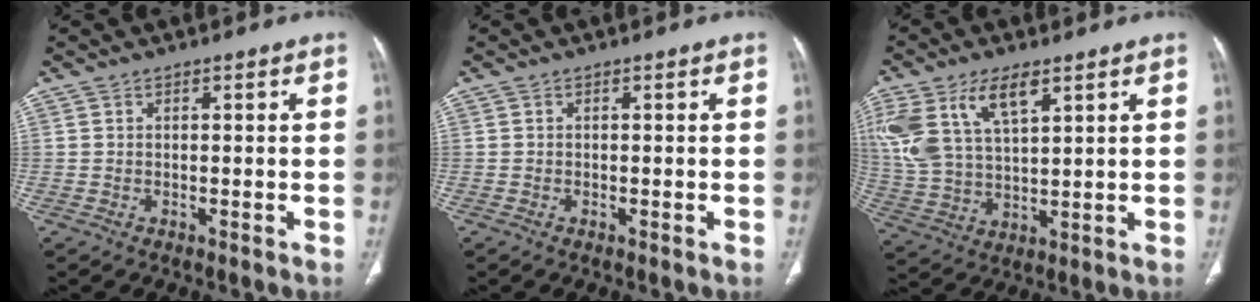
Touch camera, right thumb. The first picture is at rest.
{"total": 0.0}
{"total": 15.4, "force": [7.5, 7.7, 11.1], "torque": [-0.234, -0.013, 0.153]}